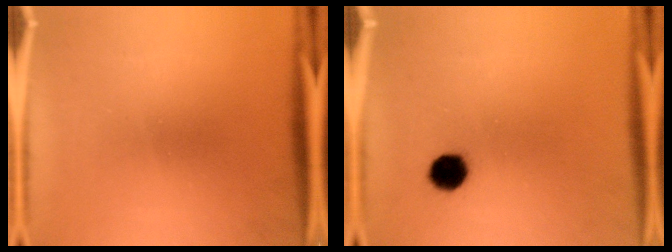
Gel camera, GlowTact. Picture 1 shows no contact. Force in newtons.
{"total": 5.3}